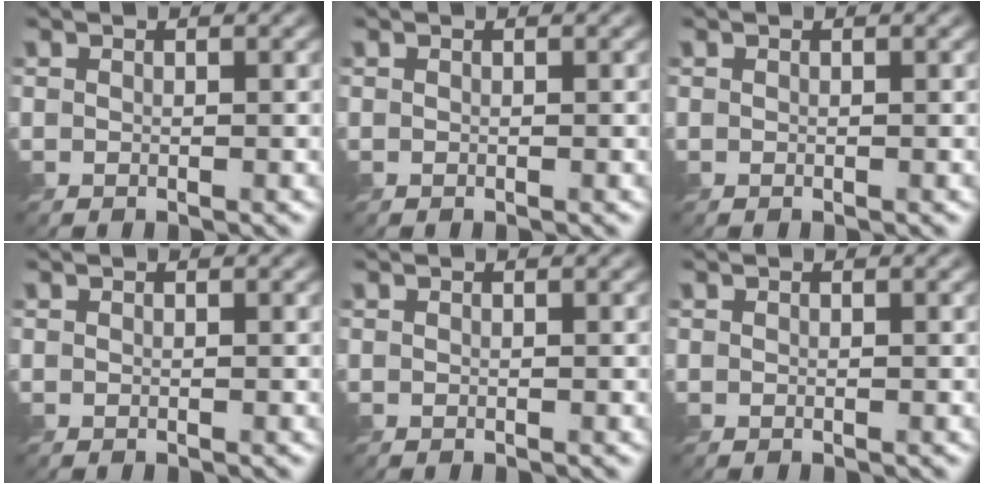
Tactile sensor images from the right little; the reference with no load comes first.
{"total": 0.0}
{"total": 0.0}
{"total": 0.0}
{"total": 0.0}
{"total": 0.0}